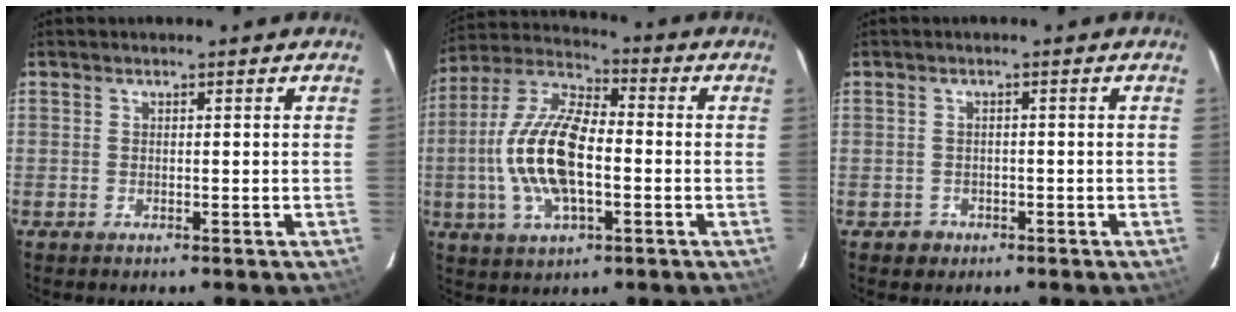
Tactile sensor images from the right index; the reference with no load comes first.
{"total": 16.2, "force": [-2.3, 7.0, 14.4], "torque": [-0.299, 0.006, -0.048]}
{"total": 2.6, "force": [-1.0, 2.3, 0.2], "torque": [-0.008, 0.005, -0.012]}